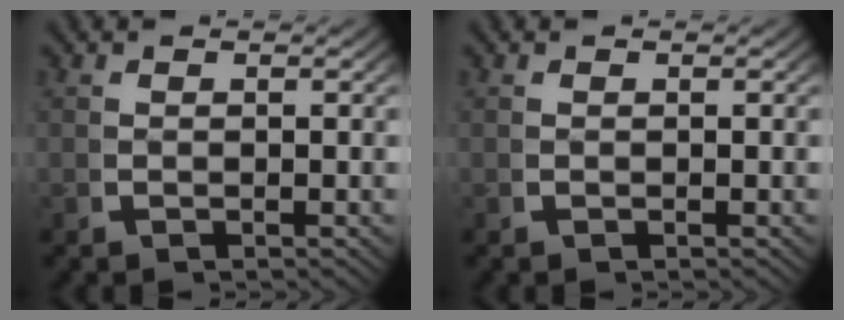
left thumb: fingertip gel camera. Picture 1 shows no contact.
{"total": 0.0}